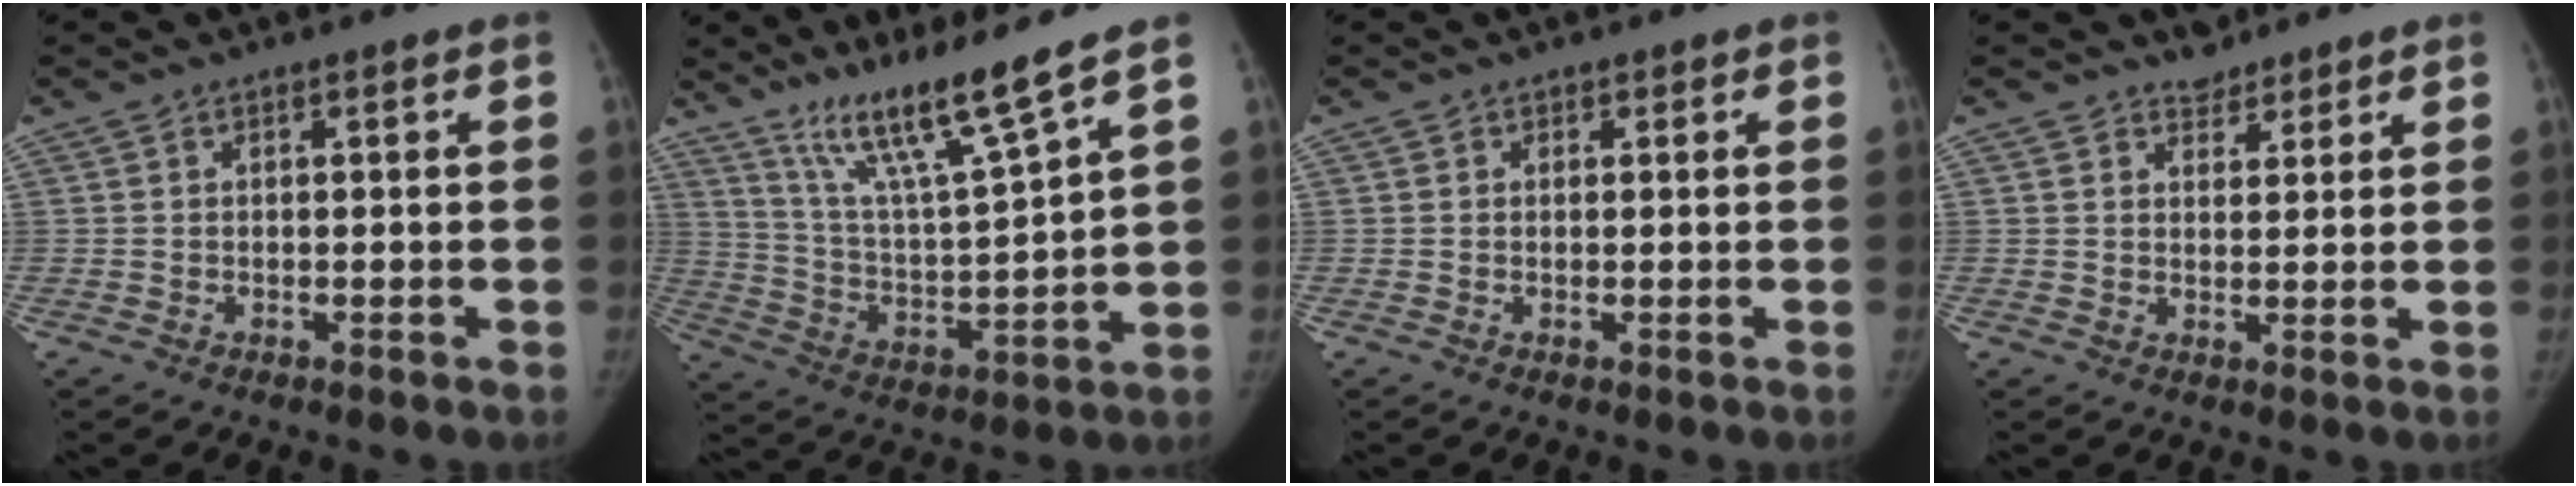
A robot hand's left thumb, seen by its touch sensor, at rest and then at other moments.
{"total": 13.4, "force": [10.2, -0.7, 8.6], "torque": [-0.146, -0.073, 0.193]}
{"total": 0.6, "force": [0.3, 0.6, 0.0], "torque": [0.006, 0.000, 0.001]}
{"total": 3.0, "force": [2.4, 1.8, -0.1], "torque": [0.023, -0.017, 0.031]}